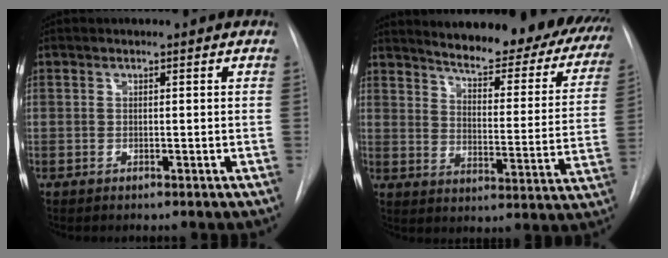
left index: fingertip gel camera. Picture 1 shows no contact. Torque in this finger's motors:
{"motor_torque": [0.45, -0.69, 0.30, 0.15]}